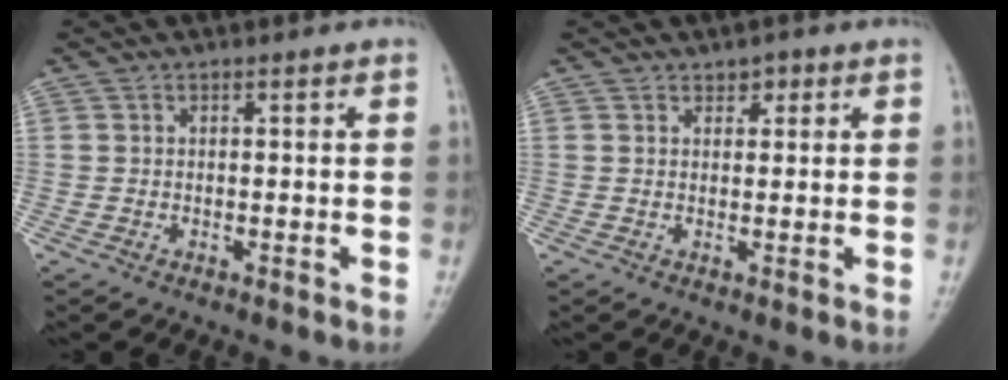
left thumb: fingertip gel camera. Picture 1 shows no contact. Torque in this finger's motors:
{"motor_torque": [-0.08, 1.16, -0.15, -0.13, -0.10]}